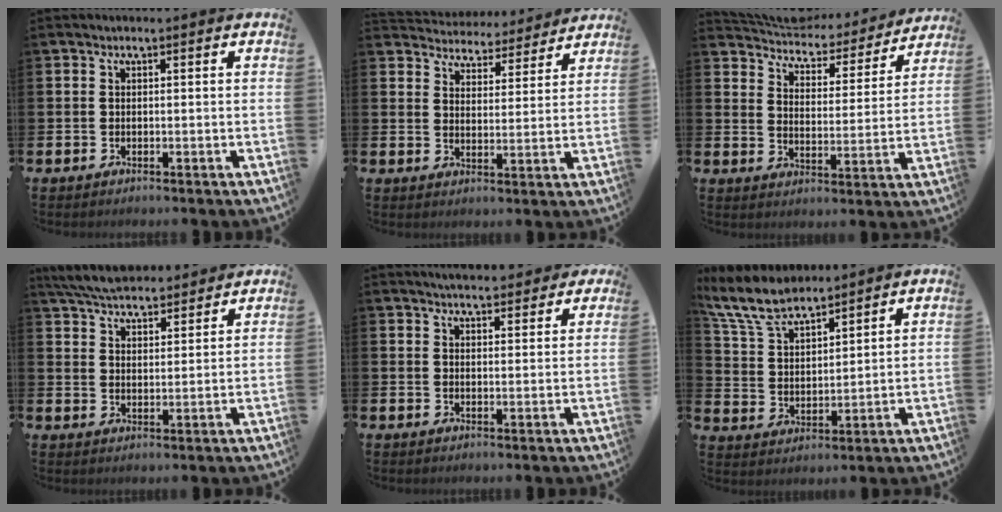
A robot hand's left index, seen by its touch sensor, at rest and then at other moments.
{"total": 4.8, "force": [4.6, 1.2, -0.4], "torque": [-0.016, -0.042, 0.080]}
{"total": 5.3, "force": [5.1, 1.4, 0.4], "torque": [-0.044, -0.042, 0.085]}
{"total": 6.3, "force": [6.1, 1.0, 1.3], "torque": [-0.052, -0.024, 0.114]}
{"total": 3.8, "force": [3.6, 0.8, 0.5], "torque": [-0.008, -0.017, 0.065]}
{"total": 8.2, "force": [7.4, 2.1, 2.9], "torque": [-0.092, -0.025, 0.138]}